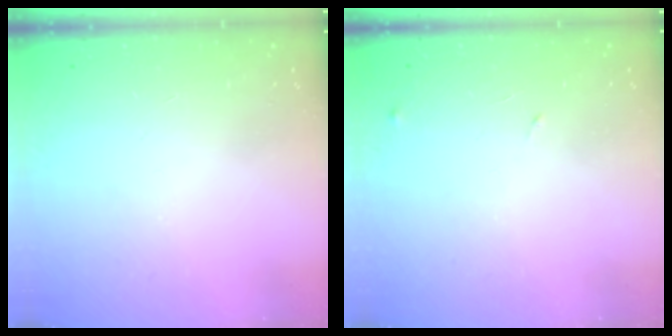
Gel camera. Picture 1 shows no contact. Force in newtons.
{"total": 8.1, "press": 8.1, "slide": 0.6}